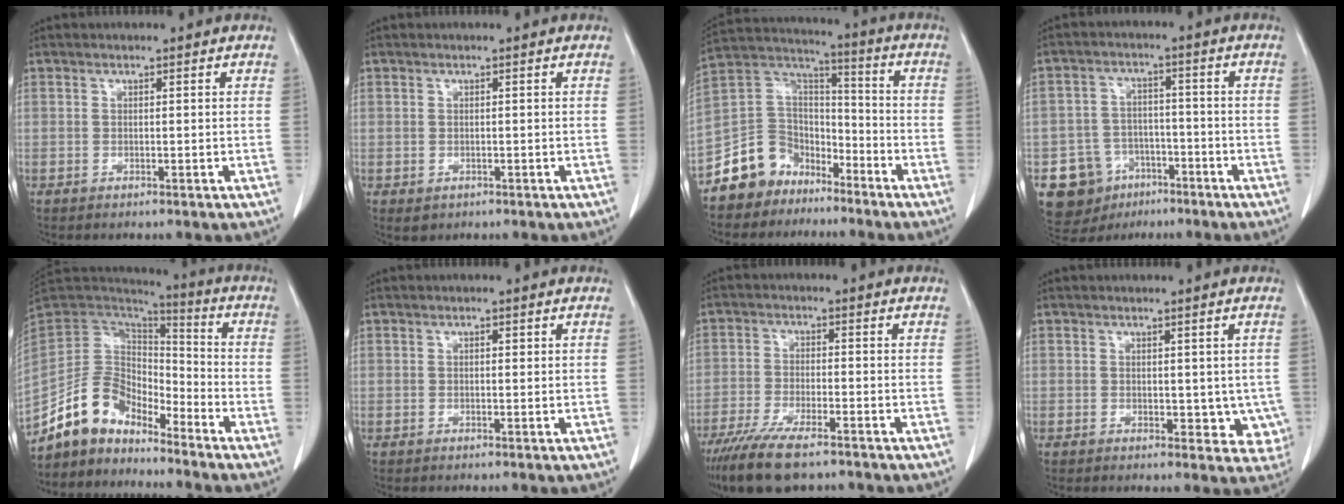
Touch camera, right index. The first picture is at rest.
{"total": 1.4, "force": [-0.6, 1.2, 0.5], "torque": [-0.004, 0.002, -0.002]}
{"total": 10.9, "force": [-7.7, 7.6, 1.6], "torque": [-0.038, 0.063, -0.149]}
{"total": 9.7, "force": [-4.9, 8.1, 2.0], "torque": [-0.045, 0.020, -0.067]}
{"total": 10.9, "force": [-9.2, 4.9, 3.0], "torque": [-0.061, 0.045, -0.181]}
{"total": 0.9, "force": [0.2, 0.5, 0.8], "torque": [-0.013, 0.001, 0.001]}
{"total": 10.5, "force": [-7.8, 2.4, 6.5], "torque": [-0.116, -0.025, -0.135]}
{"total": 6.0, "force": [-0.7, 3.7, 4.7], "torque": [-0.038, -0.006, -0.007]}